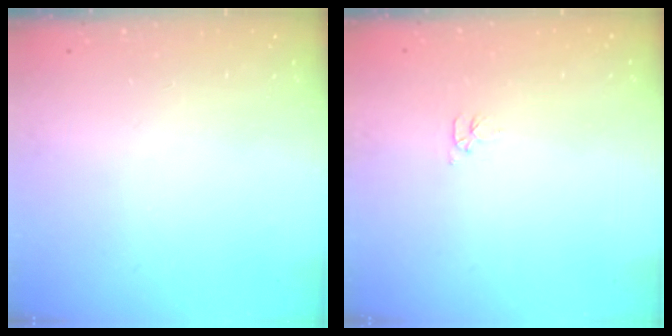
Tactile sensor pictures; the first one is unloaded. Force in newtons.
{"total": 3.1, "press": 3.1, "slide": 0.3}